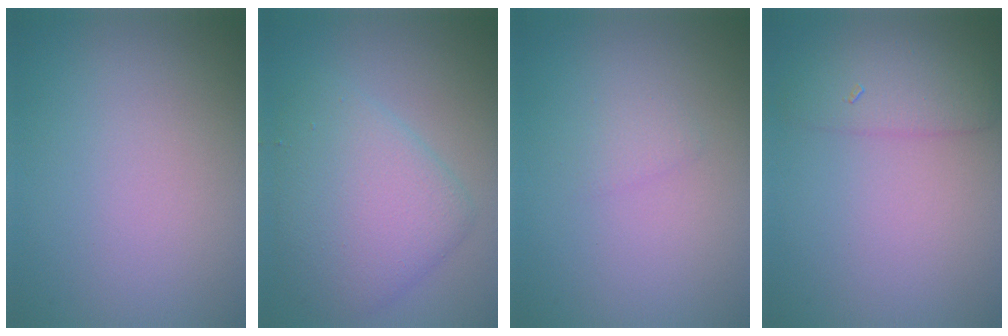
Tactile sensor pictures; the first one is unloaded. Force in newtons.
{"total": 5.8, "press": 5.8, "slide": 0.3}
{"total": 0.8, "press": 0.8, "slide": 0.1}
{"total": 2.7, "press": 2.7, "slide": 0.1}